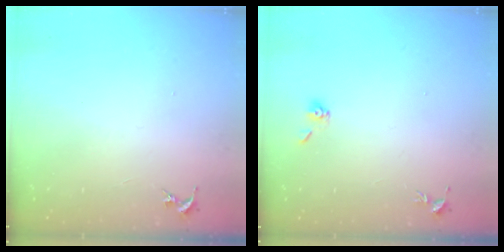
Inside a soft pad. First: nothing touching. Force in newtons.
{"total": 5.3, "press": 5.2, "slide": 1.1}